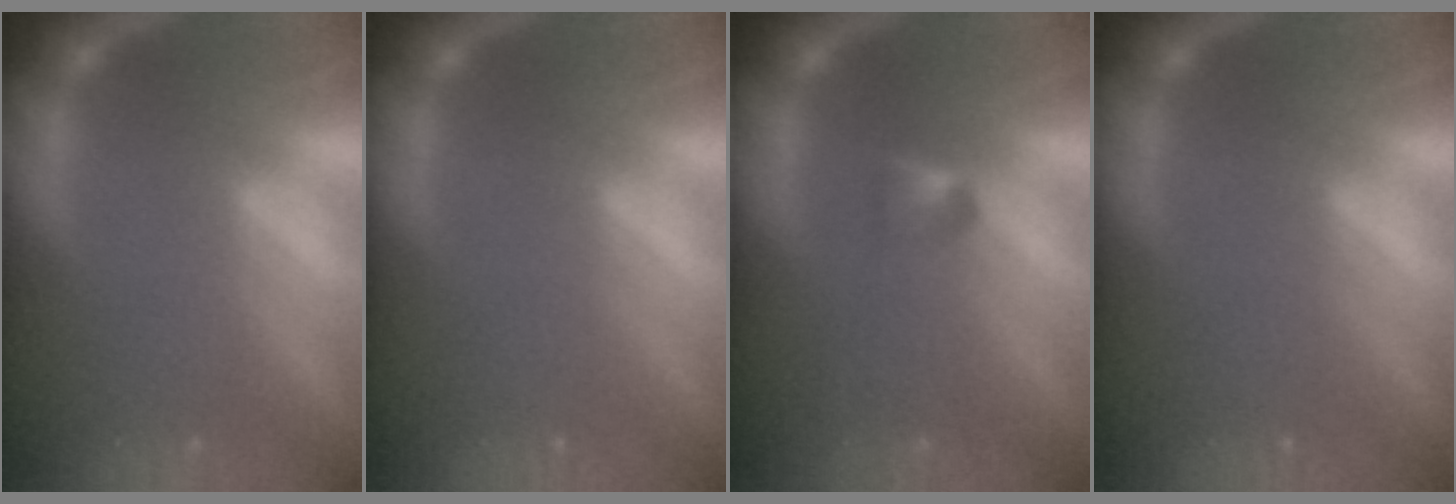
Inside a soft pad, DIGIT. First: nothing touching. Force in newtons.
{"total": 0.0}
{"total": 1.4}
{"total": 0.0}